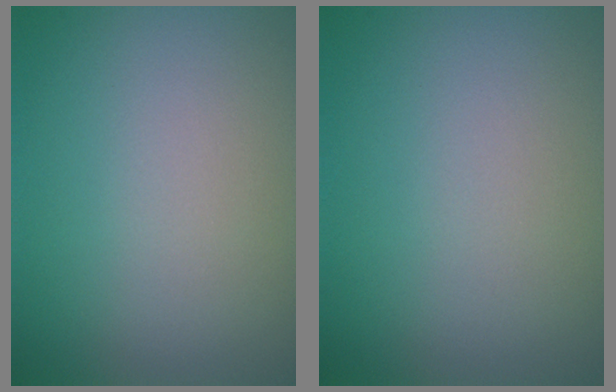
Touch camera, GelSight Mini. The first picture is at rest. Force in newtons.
{"total": 0.0}